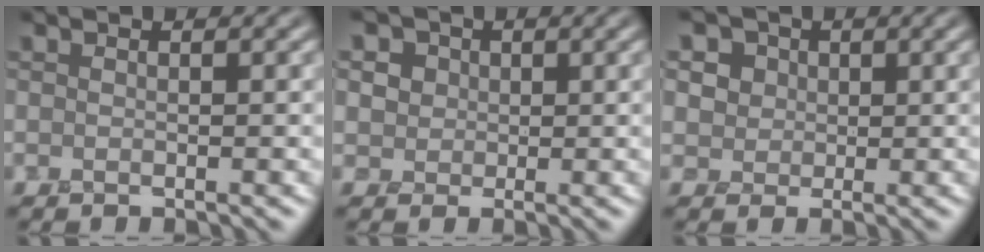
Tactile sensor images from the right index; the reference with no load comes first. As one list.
[{"total": 4.3, "force": [1.6, 3.6, 1.7], "torque": [-0.035, 0.010, 0.014]}, {"total": 5.5, "force": [2.3, 4.5, 2.2], "torque": [-0.042, 0.009, 0.023]}]